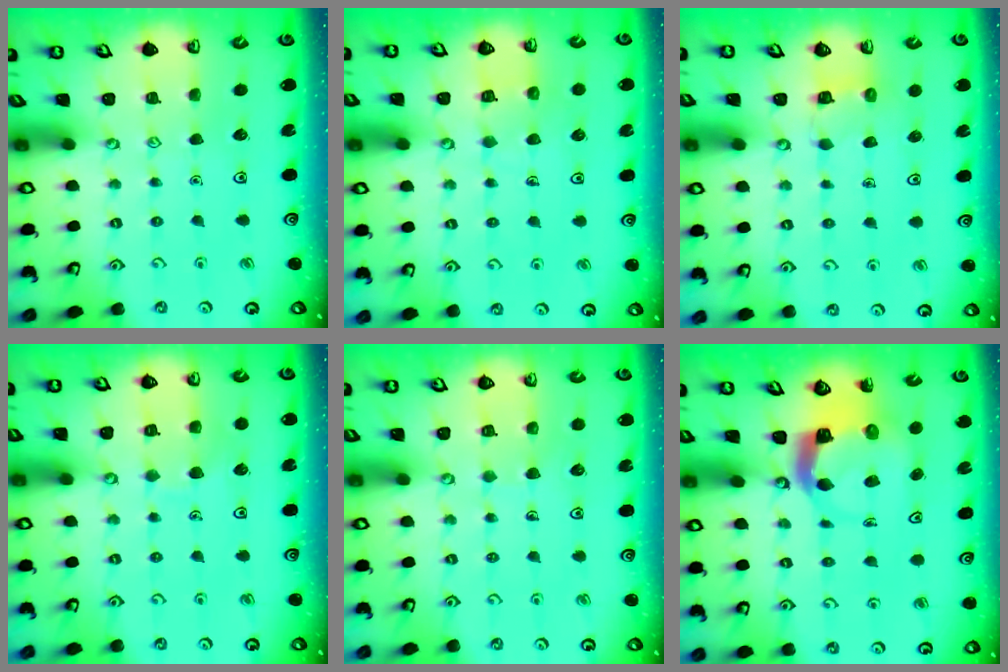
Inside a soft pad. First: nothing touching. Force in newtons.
{"total": 5.4, "press": 5.4, "slide": 0.4}
{"total": 3.7, "press": 3.7, "slide": 0.2}
{"total": 6.4, "press": 6.3, "slide": 0.7}
{"total": 5.2, "press": 5.2, "slide": 0.4}
{"total": 5.2, "press": 5.1, "slide": 0.6}